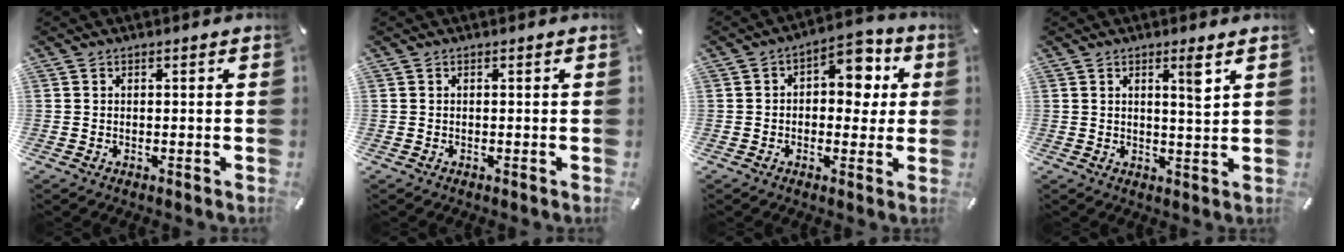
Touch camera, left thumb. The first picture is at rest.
{"total": 0.0}
{"total": 9.4, "force": [2.5, 6.0, 6.8], "torque": [-0.073, -0.017, 0.033]}
{"total": 4.5, "force": [2.2, 0.2, 4.0], "torque": [-0.060, -0.011, 0.028]}